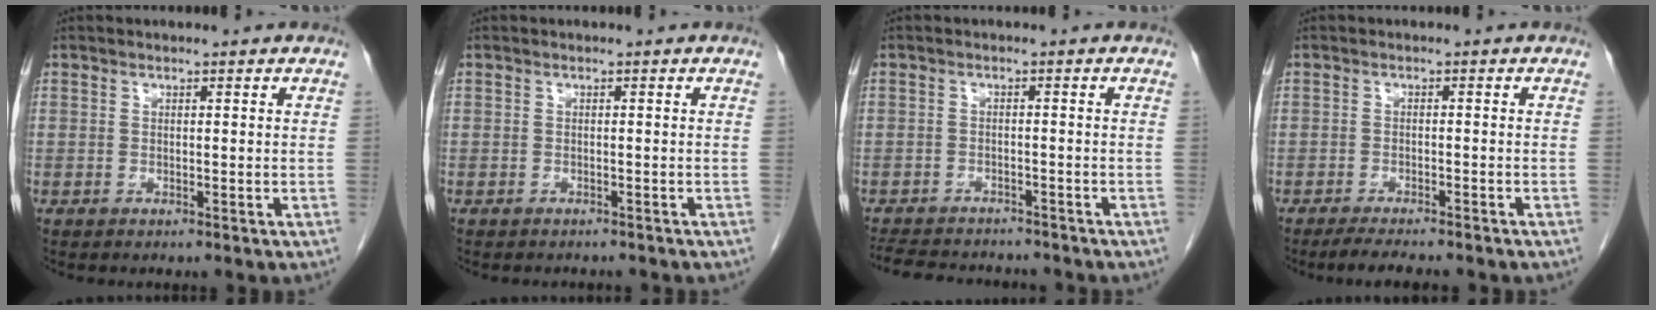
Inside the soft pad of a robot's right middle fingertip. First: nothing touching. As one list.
[{"total": 2.5, "force": [-2.2, 0.8, 0.5], "torque": [-0.013, -0.004, -0.026]}, {"total": 11.3, "force": [-10.2, 3.2, 3.8], "torque": [-0.080, -0.001, -0.139]}, {"total": 5.8, "force": [-4.9, 0.6, 3.0], "torque": [-0.047, -0.012, -0.071]}]